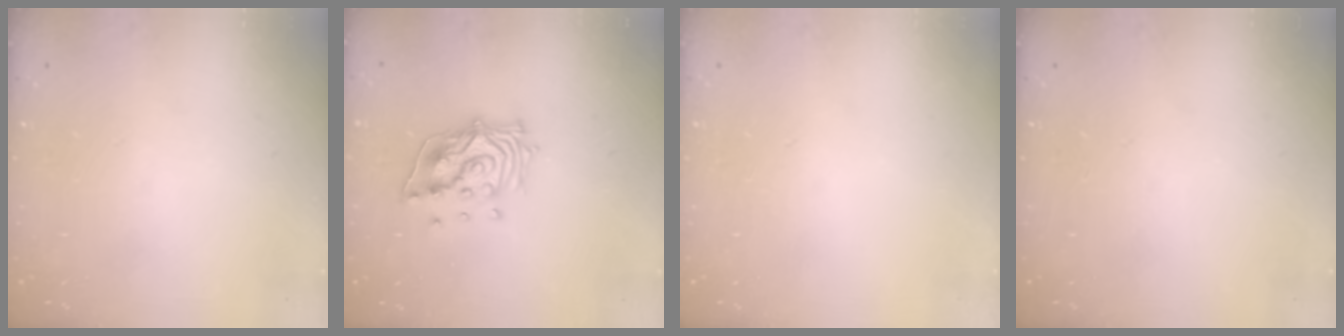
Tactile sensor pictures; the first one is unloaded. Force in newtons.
{"total": 12.9, "press": 12.8, "slide": 1.8}
{"total": 0.0}
{"total": 0.0}